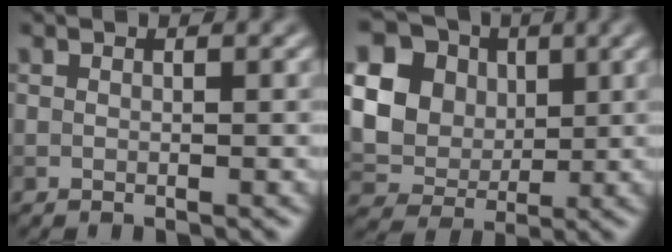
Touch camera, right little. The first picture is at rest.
{"total": 13.0, "force": [3.4, 11.0, 6.0], "torque": [-0.164, 0.021, 0.064]}